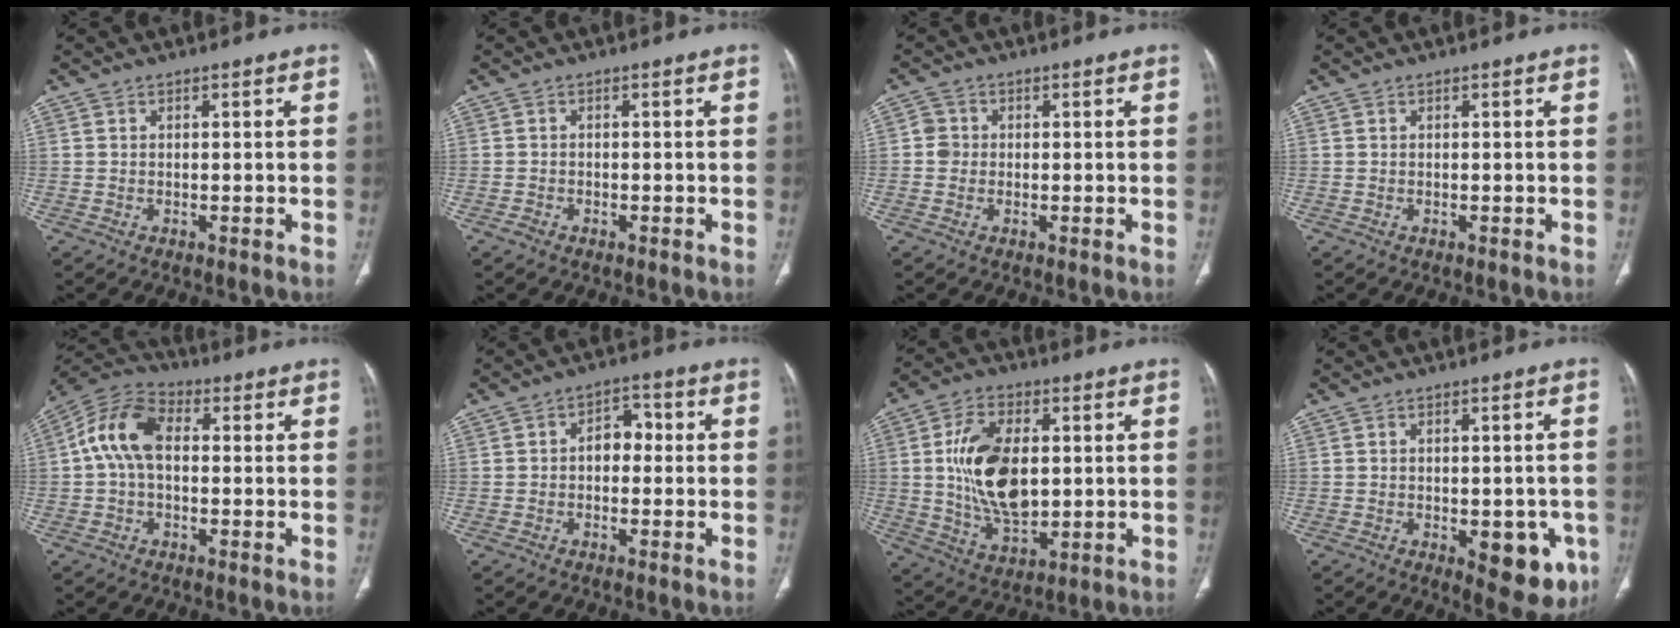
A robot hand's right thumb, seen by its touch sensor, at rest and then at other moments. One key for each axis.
{"total": 1.1, "fx": -0.7, "fy": 0.7, "fz": 0.4, "tx": -0.011, "ty": 0.002, "tz": -0.015}
{"total": 2.5, "fx": -0.1, "fy": 2.4, "fz": 0.8, "tx": 0.001, "ty": 0.007, "tz": -0.005}
{"total": 0.0}
{"total": 10.7, "fx": 0.7, "fy": 6.8, "fz": 8.2, "tx": -0.157, "ty": 0.030, "tz": 0.002}
{"total": 4.8, "fx": -0.2, "fy": 3.4, "fz": 3.4, "tx": -0.030, "ty": 0.021, "tz": -0.013}
{"total": 16.0, "fx": 1.5, "fy": 9.2, "fz": 13.0, "tx": -0.225, "ty": -0.008, "tz": 0.035}
{"total": 10.8, "fx": -3.6, "fy": 5.3, "fz": 8.7, "tx": -0.074, "ty": -0.001, "tz": -0.032}